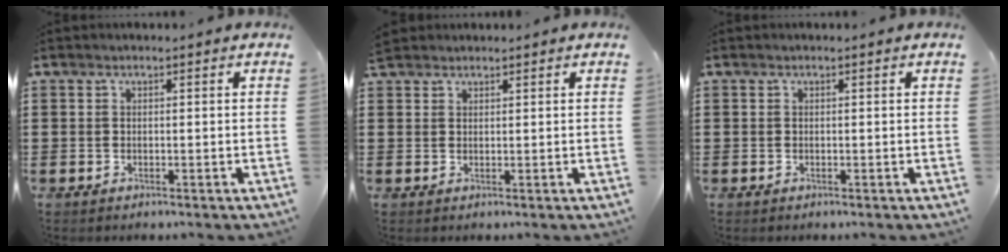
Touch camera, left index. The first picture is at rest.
{"total": 1.6, "force": [1.5, 0.6, 0.1], "torque": [-0.007, 0.002, 0.030]}
{"total": 0.0}